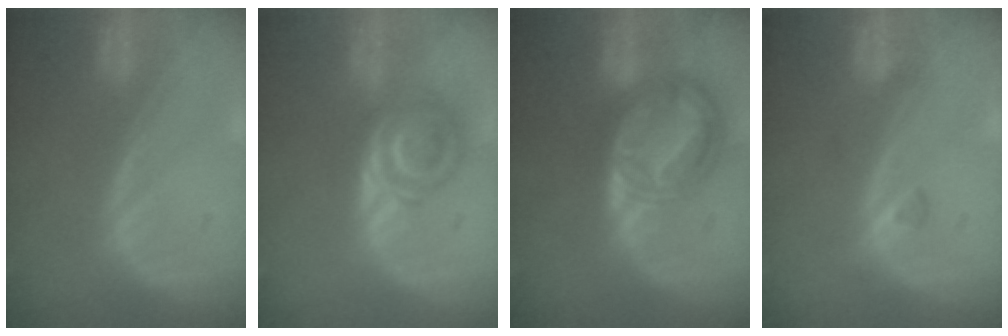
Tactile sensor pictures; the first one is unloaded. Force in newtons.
{"total": 6.3, "press": 5.6, "slide": 2.7}
{"total": 9.1, "press": 9.0, "slide": 0.6}
{"total": 1.5, "press": 1.5, "slide": 0.1}